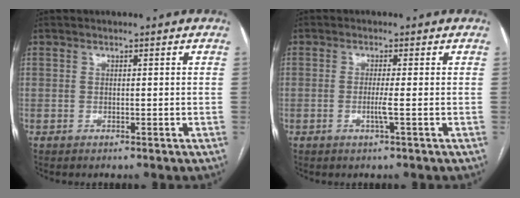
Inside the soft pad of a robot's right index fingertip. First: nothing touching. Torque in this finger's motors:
{"motor_torque": [-0.02, 0.05, 0.00, 0.00]}